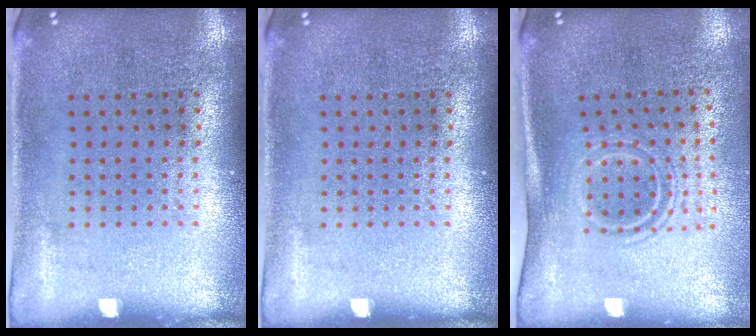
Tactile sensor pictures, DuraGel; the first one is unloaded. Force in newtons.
{"total": 0.0}
{"total": 1.8, "press": 1.2, "slide": 1.3}